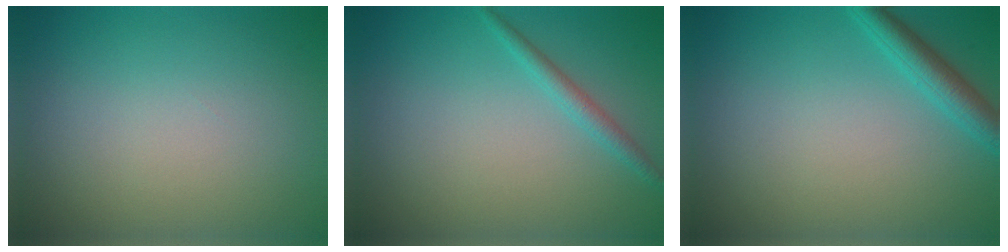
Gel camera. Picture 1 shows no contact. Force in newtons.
{"total": 1.5, "press": 1.5, "slide": 0.1}
{"total": 2.7, "press": 2.7, "slide": 0.1}